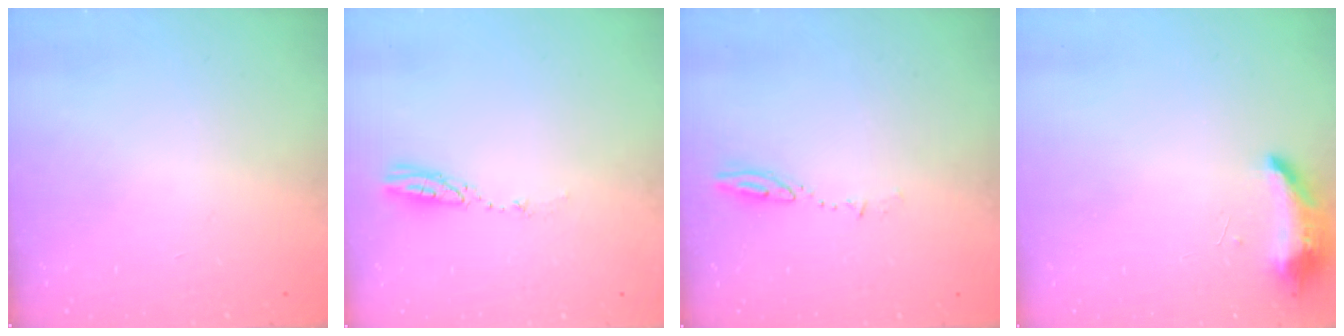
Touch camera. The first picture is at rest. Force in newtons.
{"total": 3.6, "press": 3.6, "slide": 0.3}
{"total": 4.5, "press": 4.4, "slide": 0.5}
{"total": 8.5, "press": 8.3, "slide": 2.0}